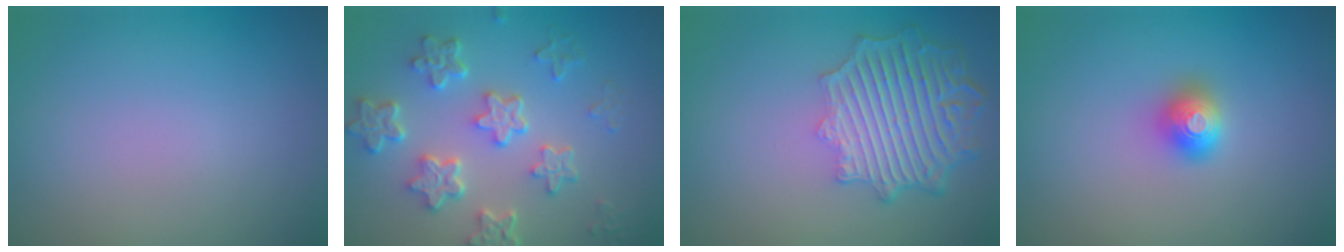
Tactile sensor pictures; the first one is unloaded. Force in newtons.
{"total": 5.7, "press": 4.4, "slide": 3.6}
{"total": 6.7, "press": 5.2, "slide": 4.3}
{"total": 2.0, "press": 2.0, "slide": 0.1}